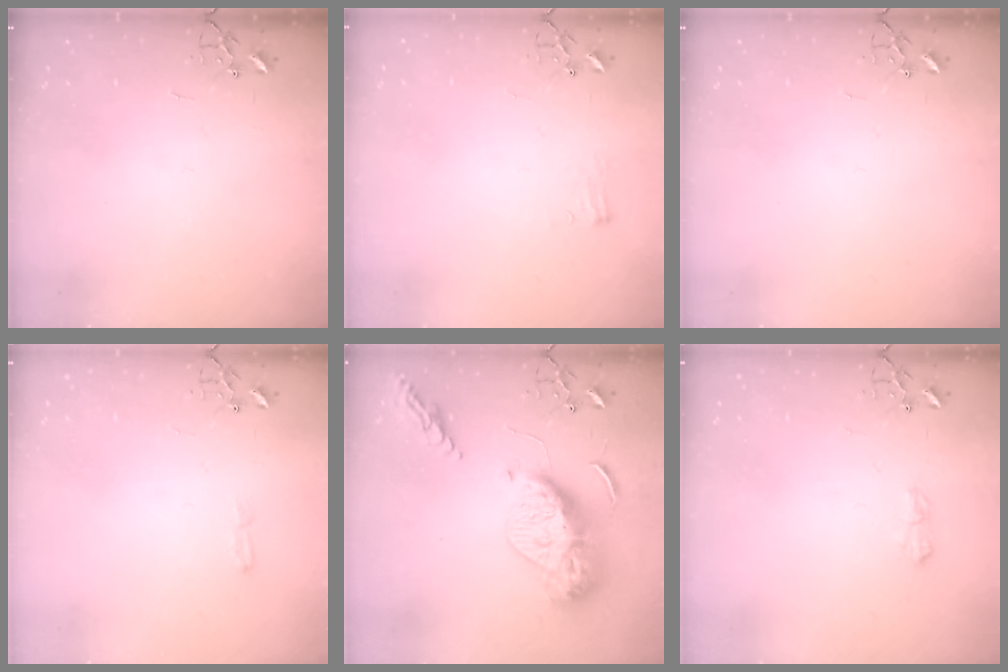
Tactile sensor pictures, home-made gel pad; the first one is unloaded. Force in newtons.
{"total": 5.5, "press": 5.5, "slide": 0.7}
{"total": 0.0}
{"total": 4.0, "press": 3.9, "slide": 0.5}
{"total": 18.2, "press": 18.1, "slide": 1.5}
{"total": 7.1, "press": 7.0, "slide": 0.9}